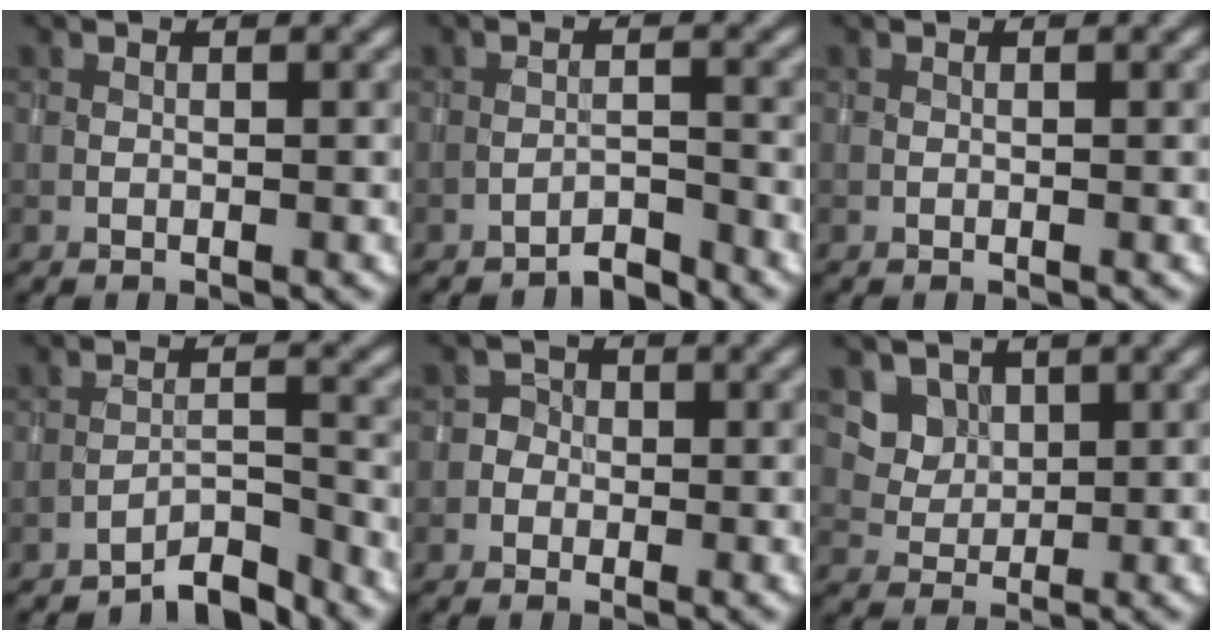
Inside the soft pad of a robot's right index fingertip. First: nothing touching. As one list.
[{"total": 2.2, "force": [-2.2, 0.1, 0.4], "torque": [-0.002, 0.007, -0.041]}, {"total": 0.0}, {"total": 3.6, "force": [-3.4, 0.4, 1.2], "torque": [-0.015, 0.010, -0.065]}, {"total": 1.8, "force": [-0.8, 1.6, 0.0], "torque": [0.018, 0.012, -0.024]}, {"total": 3.9, "force": [2.2, 2.9, 1.3], "torque": [-0.036, -0.014, 0.055]}]